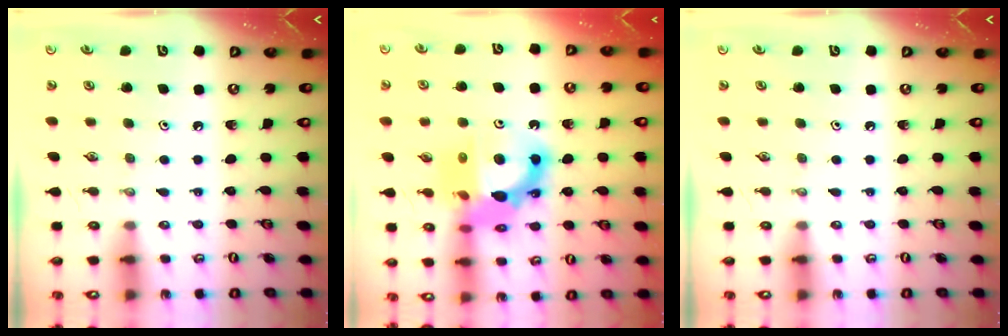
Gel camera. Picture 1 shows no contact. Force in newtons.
{"total": 13.6, "press": 13.5, "slide": 1.7}
{"total": 0.0}